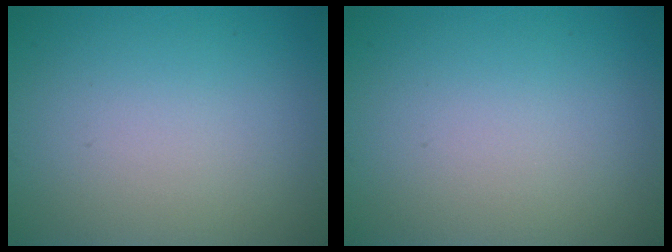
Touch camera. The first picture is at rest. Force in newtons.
{"total": 0.0}